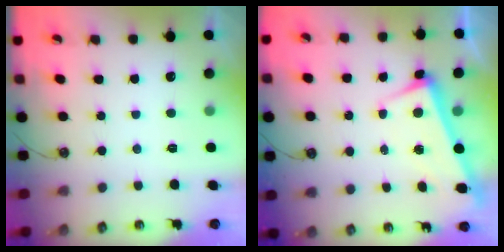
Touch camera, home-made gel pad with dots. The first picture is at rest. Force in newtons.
{"total": 3.2, "press": 3.1, "slide": 0.8}